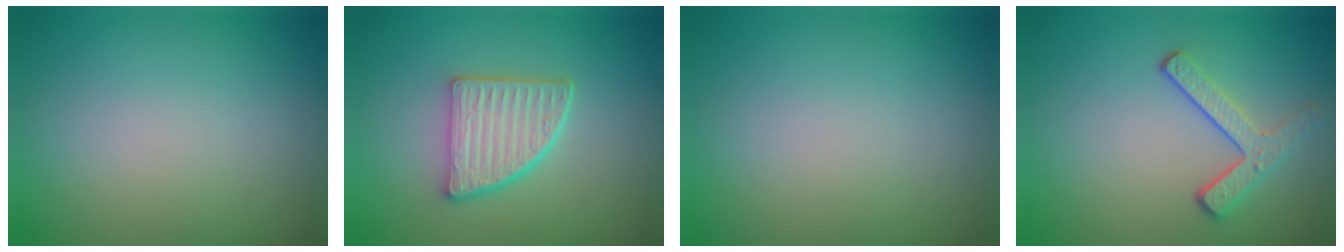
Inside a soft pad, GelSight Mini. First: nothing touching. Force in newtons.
{"total": 4.4, "press": 3.7, "slide": 2.4}
{"total": 0.0}
{"total": 2.9, "press": 2.3, "slide": 1.7}